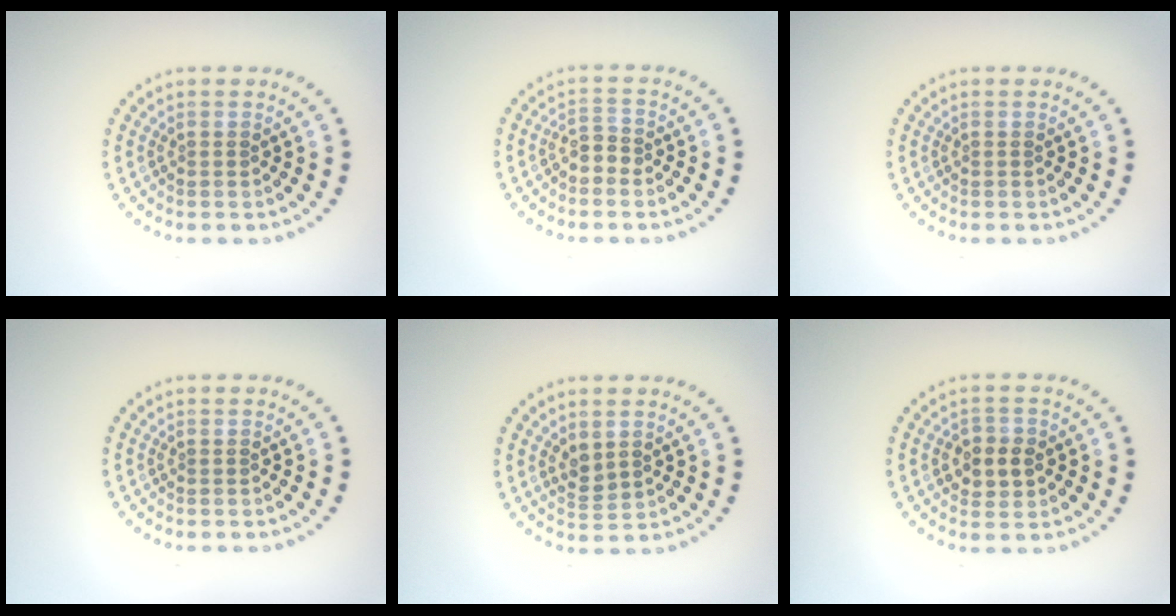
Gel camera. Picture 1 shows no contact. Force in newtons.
{"total": 1.4, "press": 1.2, "slide": 0.7}
{"total": 0.0}
{"total": 0.0}
{"total": 1.7, "press": 1.5, "slide": 0.8}
{"total": 2.6, "press": 2.5, "slide": 0.3}